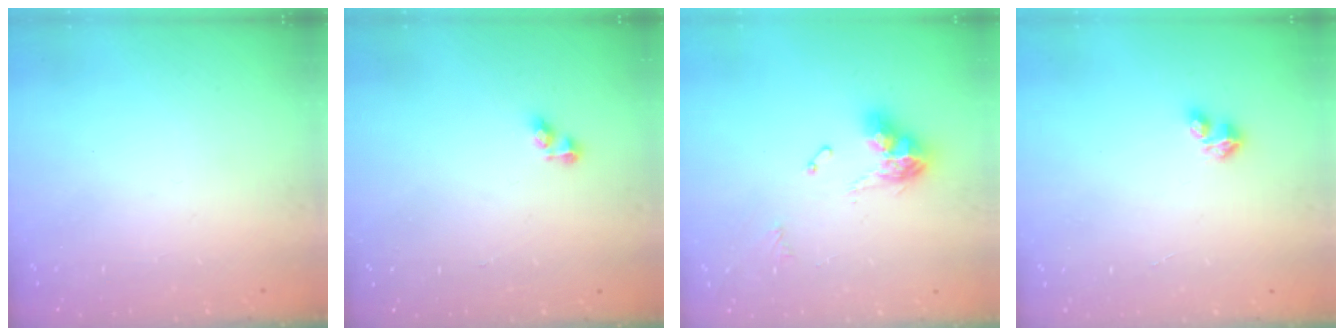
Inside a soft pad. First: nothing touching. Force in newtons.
{"total": 2.8, "press": 2.8, "slide": 0.3}
{"total": 11.0, "press": 10.9, "slide": 1.3}
{"total": 2.7, "press": 2.7, "slide": 0.3}